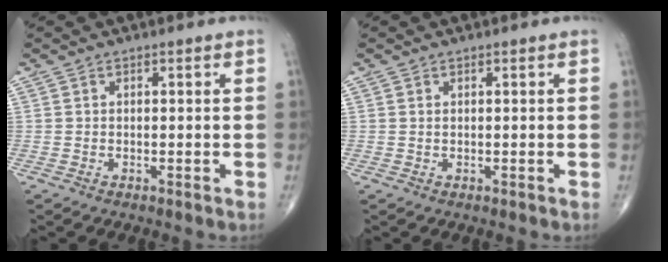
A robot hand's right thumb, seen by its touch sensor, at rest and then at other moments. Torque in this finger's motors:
{"motor_torque": [-0.05, -0.13, 0.05, 0.14, 0.02]}